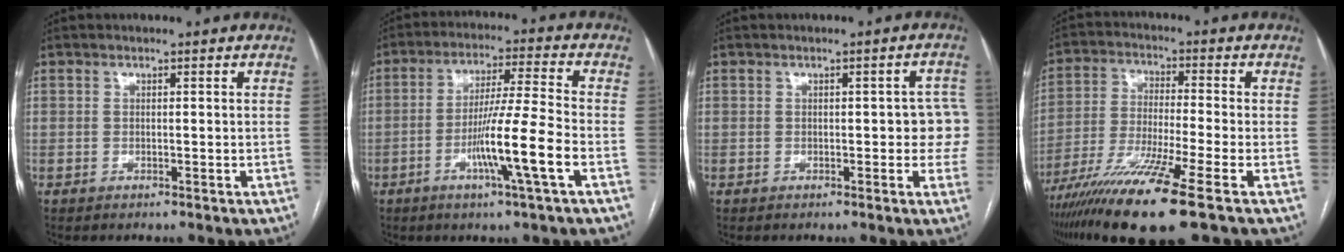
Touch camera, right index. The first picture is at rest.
{"total": 11.0, "force": [-3.9, -1.3, 10.2], "torque": [-0.187, -0.009, -0.071]}
{"total": 4.7, "force": [-0.1, 2.3, 4.1], "torque": [-0.025, 0.022, -0.003]}
{"total": 14.1, "force": [-8.8, -0.8, 11.0], "torque": [-0.219, -0.042, -0.160]}